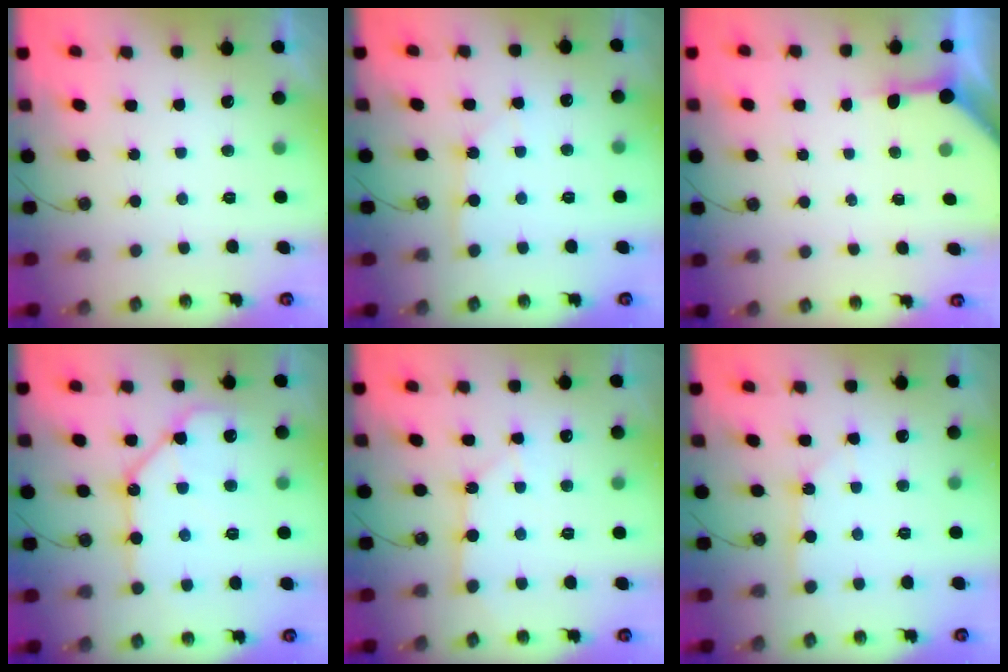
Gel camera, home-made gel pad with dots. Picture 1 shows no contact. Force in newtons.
{"total": 3.8, "press": 3.8, "slide": 0.3}
{"total": 4.1, "press": 4.1, "slide": 0.3}
{"total": 12.8, "press": 12.8, "slide": 1.1}
{"total": 2.6, "press": 2.6, "slide": 0.3}
{"total": 3.4, "press": 3.3, "slide": 0.3}